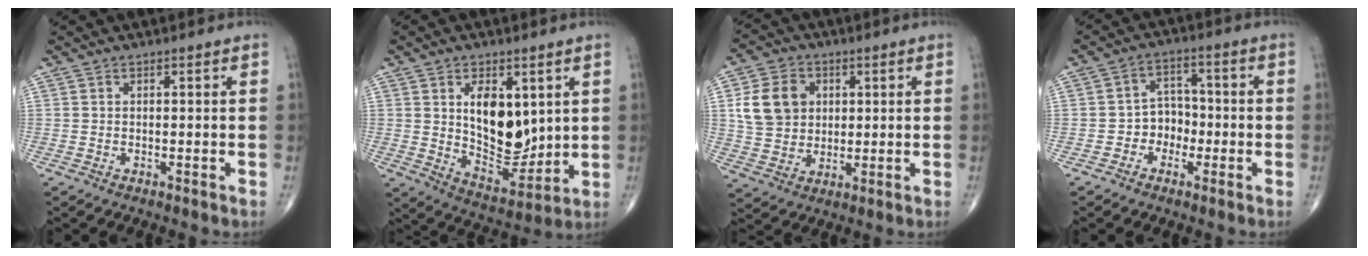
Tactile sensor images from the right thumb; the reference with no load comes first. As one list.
[{"total": 13.0, "force": [3.0, 7.5, 10.1], "torque": [-0.115, -0.035, 0.067]}, {"total": 10.9, "force": [2.5, 8.8, 5.8], "torque": [-0.085, 0.000, 0.050]}, {"total": 5.6, "force": [-1.9, 4.7, 2.4], "torque": [-0.002, 0.027, -0.043]}]